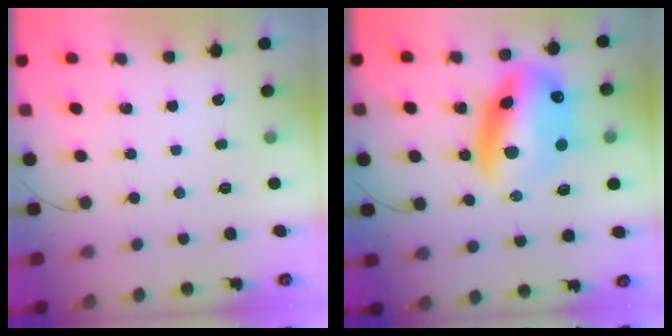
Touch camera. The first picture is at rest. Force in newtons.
{"total": 18.6, "press": 18.1, "slide": 4.4}